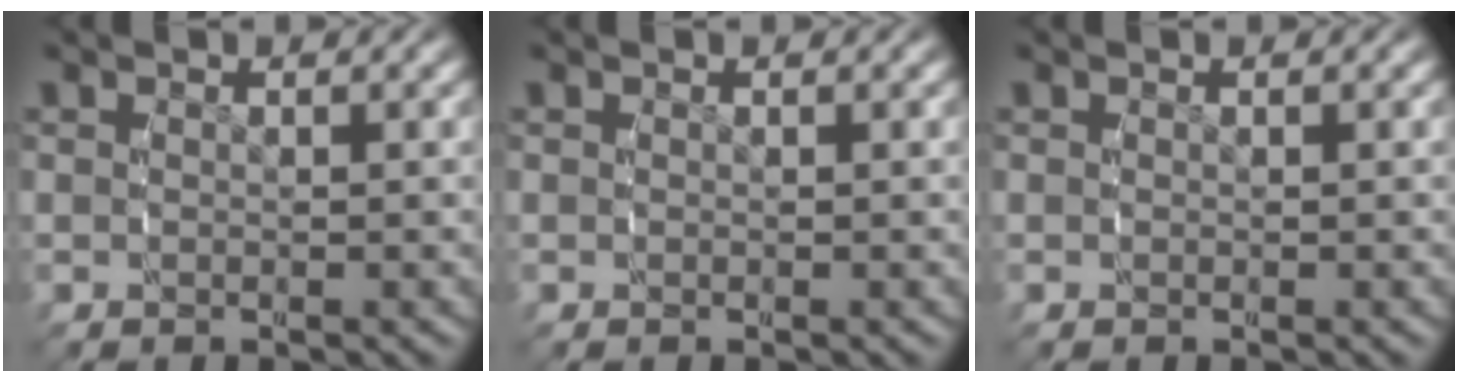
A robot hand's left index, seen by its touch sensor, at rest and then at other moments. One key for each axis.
{"total": 0.0}
{"total": 0.0}